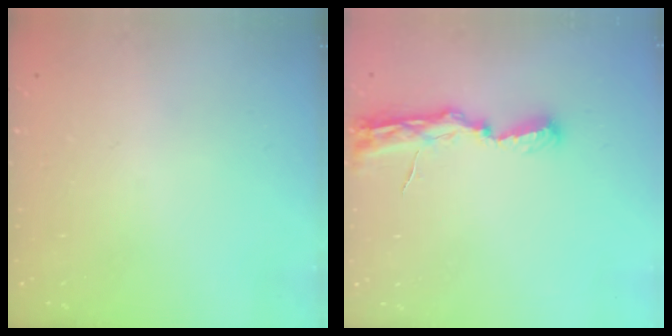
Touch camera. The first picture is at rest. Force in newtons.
{"total": 7.6, "press": 7.6, "slide": 0.9}